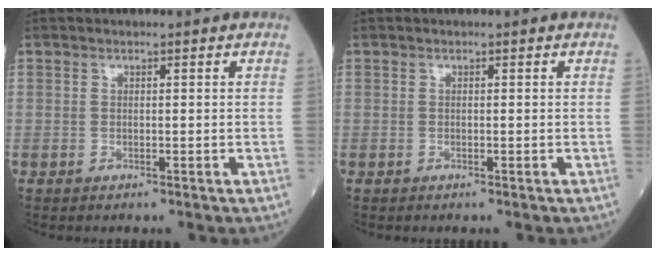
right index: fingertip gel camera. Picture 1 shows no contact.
{"total": 0.0}